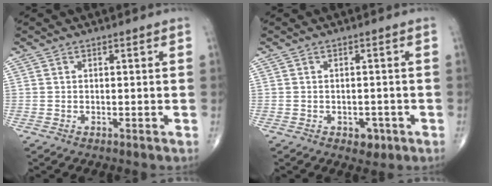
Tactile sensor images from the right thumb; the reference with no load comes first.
{"total": 2.8, "force": [-1.3, 1.9, 1.6], "torque": [-0.007, 0.004, -0.013]}